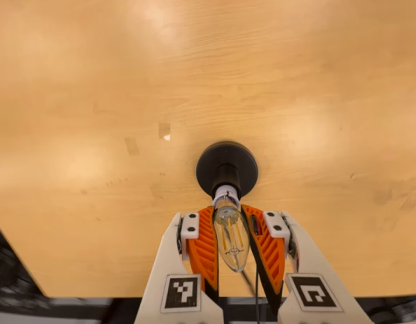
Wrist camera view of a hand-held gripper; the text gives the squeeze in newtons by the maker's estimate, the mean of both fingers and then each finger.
{"total": 20.1, "left": 19.2, "right": 21.1}